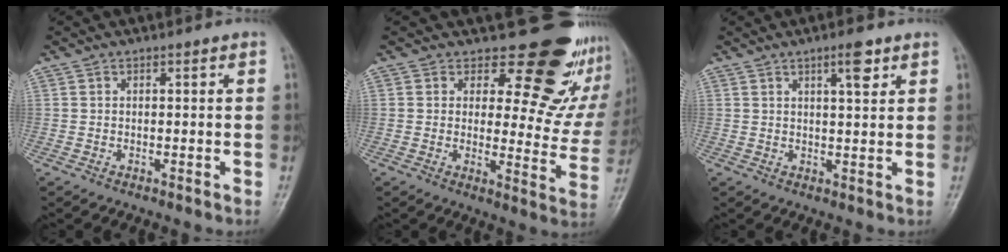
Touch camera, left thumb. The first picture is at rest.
{"total": 17.5, "force": [13.5, 8.5, 7.1], "torque": [-0.034, -0.107, 0.148]}
{"total": 4.2, "force": [2.5, 1.0, 3.2], "torque": [-0.043, -0.014, 0.038]}